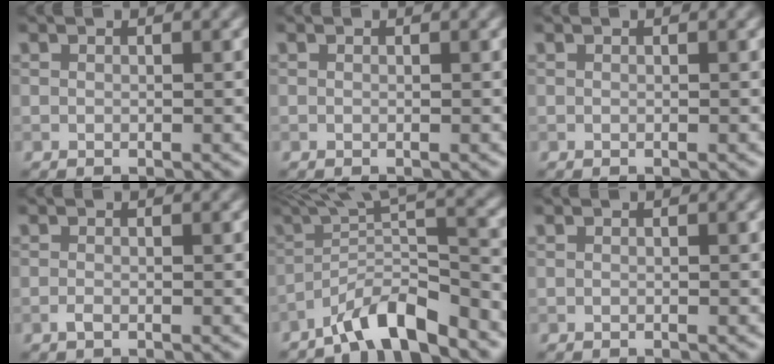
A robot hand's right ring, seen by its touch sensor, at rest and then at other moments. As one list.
[{"total": 0.0}, {"total": 0.0}, {"total": 0.7, "force": [-0.5, 0.2, 0.5], "torque": [-0.012, -0.003, -0.010]}, {"total": 7.1, "force": [-4.5, 1.2, 5.3], "torque": [-0.077, 0.015, -0.086]}, {"total": 0.0}]